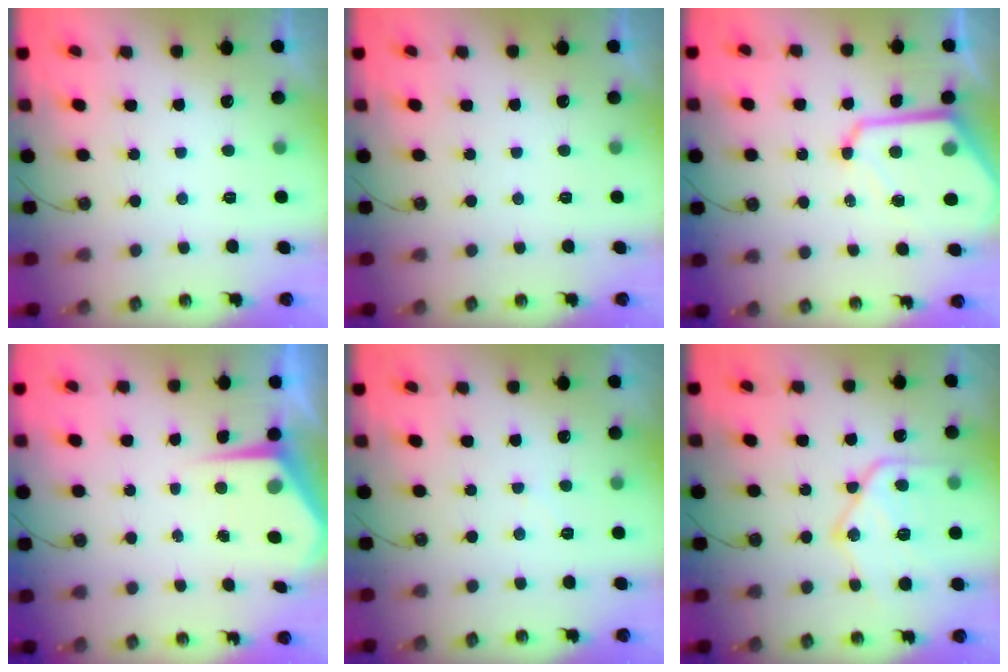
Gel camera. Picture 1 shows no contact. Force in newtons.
{"total": 0.0}
{"total": 13.2, "press": 13.2, "slide": 1.3}
{"total": 5.9, "press": 5.8, "slide": 0.5}
{"total": 4.2, "press": 4.1, "slide": 0.7}
{"total": 18.6, "press": 18.6, "slide": 1.8}